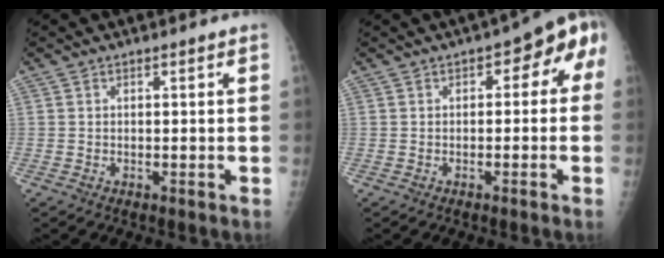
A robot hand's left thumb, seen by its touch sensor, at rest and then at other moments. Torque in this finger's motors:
{"motor_torque": [-0.28, 0.72, -0.09, 0.03, 0.07]}